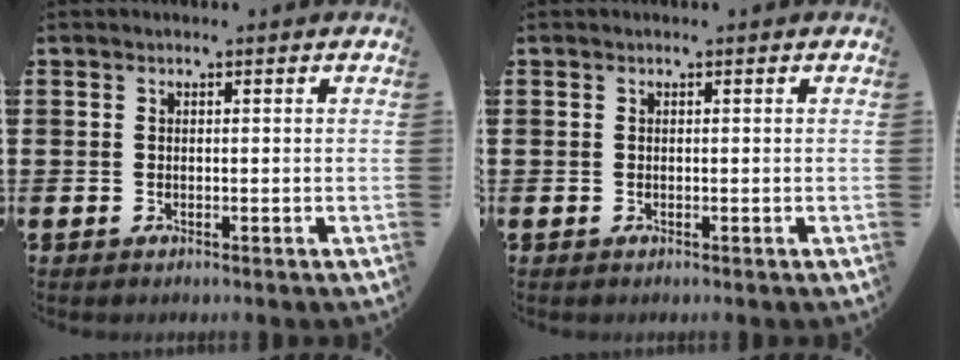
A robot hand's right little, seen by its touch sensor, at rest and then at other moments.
{"total": 0.0}